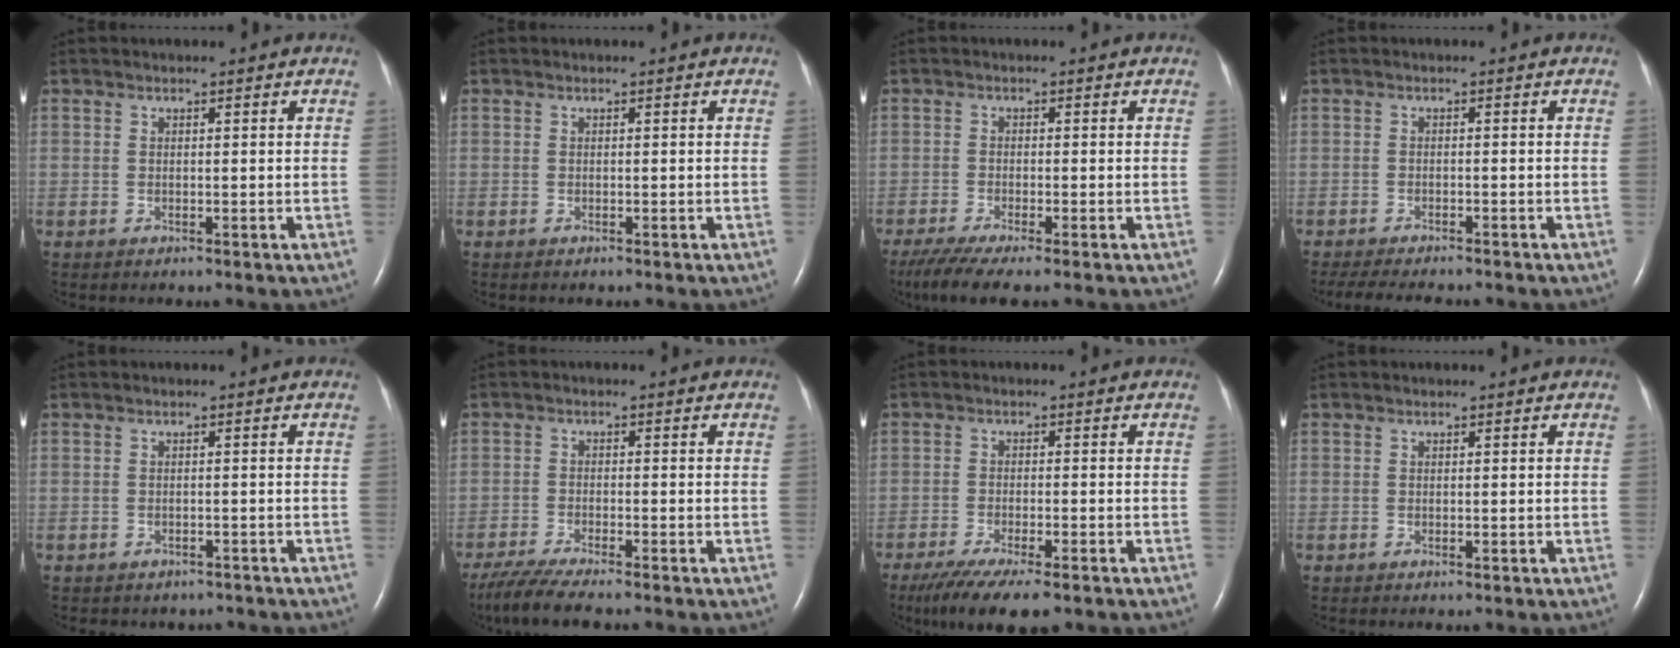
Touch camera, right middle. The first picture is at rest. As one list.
[{"total": 0.0}, {"total": 6.6, "force": [-5.1, 0.4, 4.2], "torque": [-0.078, -0.019, -0.089]}, {"total": 9.0, "force": [-7.9, 1.8, 4.0], "torque": [-0.062, -0.012, -0.112]}, {"total": 3.5, "force": [-3.0, 1.8, 0.3], "torque": [-0.010, 0.010, -0.034]}, {"total": 6.6, "force": [-5.5, 0.0, 3.6], "torque": [-0.069, -0.023, -0.098]}, {"total": 10.6, "force": [-7.8, 2.1, 6.9], "torque": [-0.110, -0.022, -0.120]}, {"total": 0.0}]